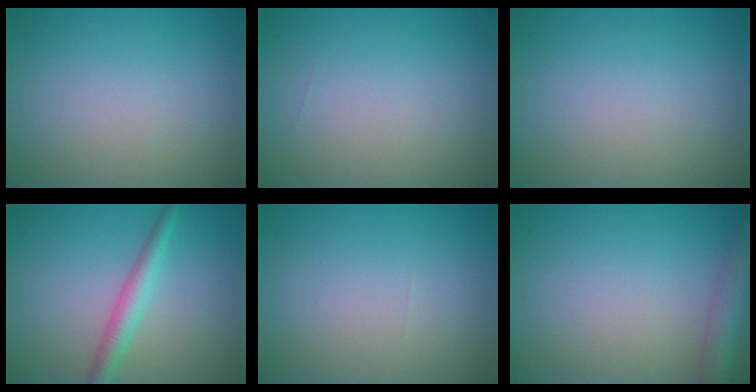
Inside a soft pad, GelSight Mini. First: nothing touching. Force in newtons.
{"total": 0.0}
{"total": 0.0}
{"total": 2.7, "press": 2.7, "slide": 0.1}
{"total": 0.0}
{"total": 4.4, "press": 4.4, "slide": 0.2}